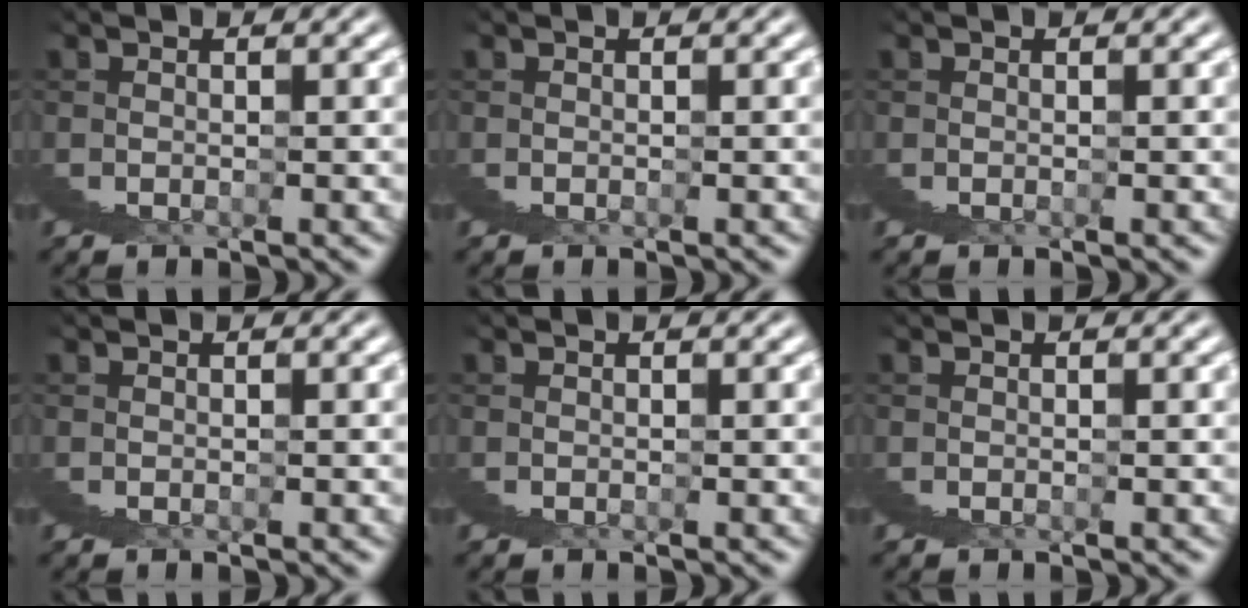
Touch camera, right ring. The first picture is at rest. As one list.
[{"total": 0.0}, {"total": 0.0}, {"total": 0.0}, {"total": 0.0}, {"total": 0.0}]